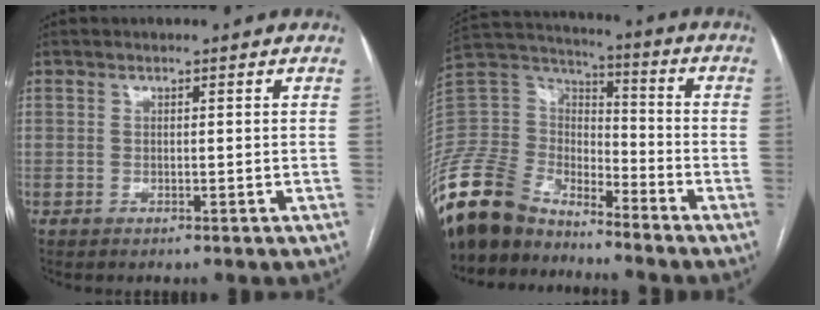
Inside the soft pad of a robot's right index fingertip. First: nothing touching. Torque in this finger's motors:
{"motor_torque": [0.02, -1.24, -1.05, -0.21]}